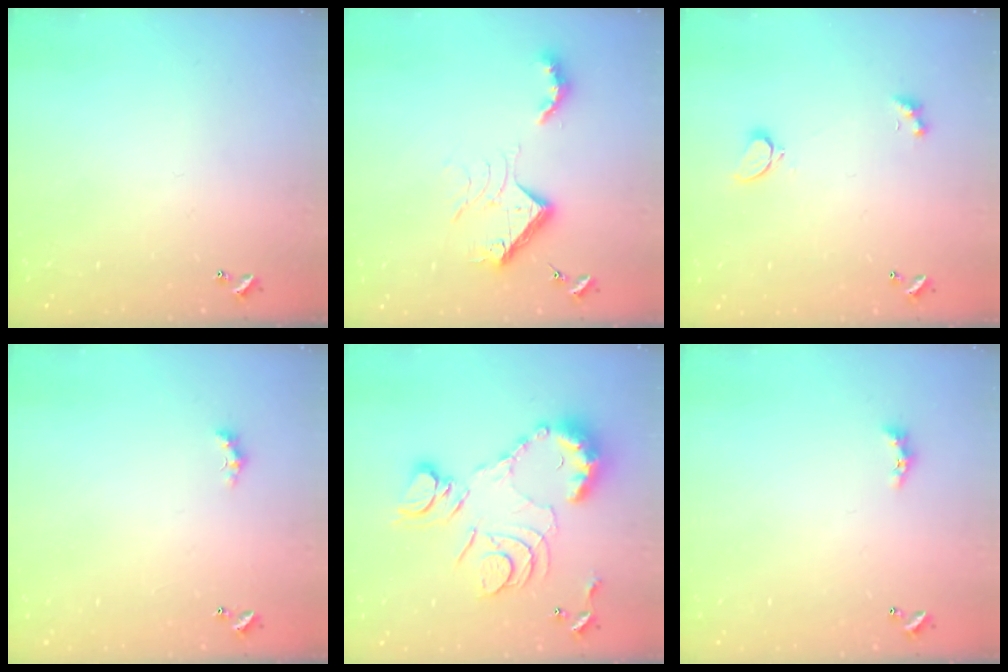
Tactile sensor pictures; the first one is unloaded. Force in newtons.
{"total": 12.0, "press": 12.0, "slide": 0.0}
{"total": 2.1, "press": 2.0, "slide": 0.6}
{"total": 0.8, "press": 0.6, "slide": 0.6}
{"total": 15.3, "press": 15.2, "slide": 1.3}
{"total": 2.5, "press": 2.5, "slide": 0.6}